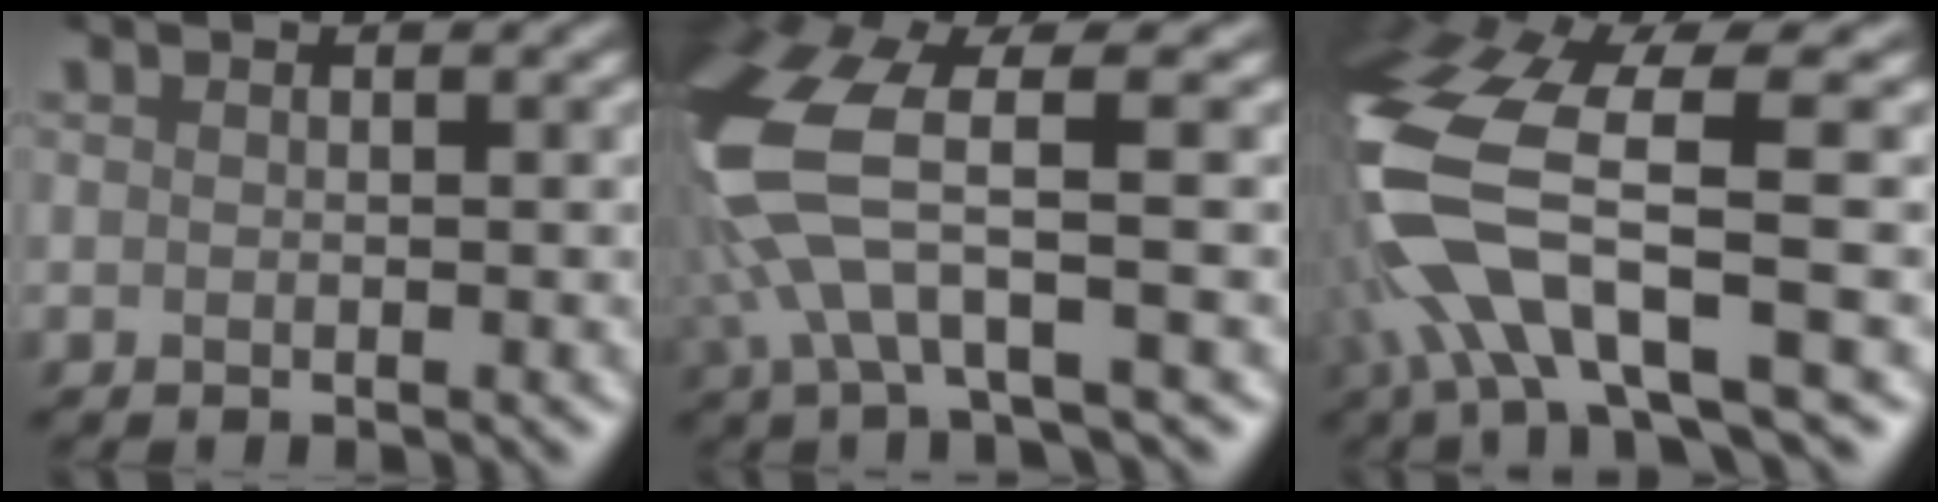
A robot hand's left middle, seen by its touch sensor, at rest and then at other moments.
{"total": 9.1, "force": [-0.4, 3.4, 8.5], "torque": [-0.220, -0.002, -0.009]}
{"total": 11.2, "force": [-2.7, 4.2, 10.0], "torque": [-0.227, -0.008, -0.040]}